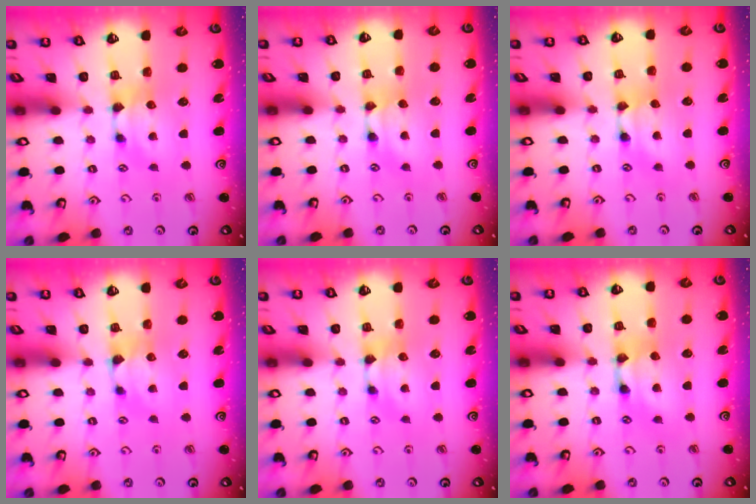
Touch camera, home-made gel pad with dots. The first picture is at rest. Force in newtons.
{"total": 1.8, "press": 1.7, "slide": 0.1}
{"total": 1.2, "press": 1.2, "slide": 0.2}
{"total": 0.0}
{"total": 0.0}
{"total": 2.6, "press": 2.6, "slide": 0.2}